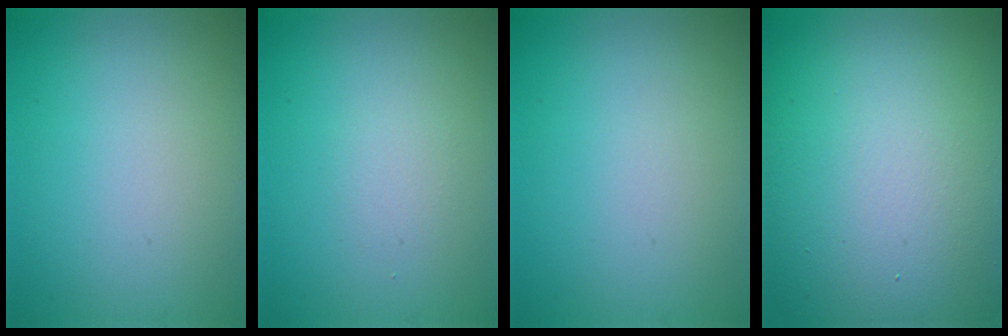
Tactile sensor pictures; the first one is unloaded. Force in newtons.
{"total": 2.6, "press": 2.6, "slide": 0.3}
{"total": 0.0}
{"total": 20.0, "press": 20.0, "slide": 0.9}